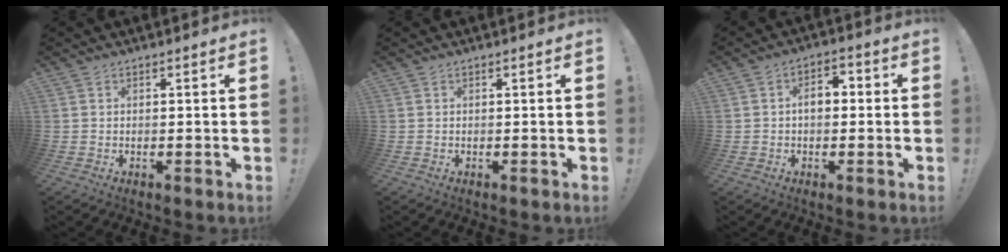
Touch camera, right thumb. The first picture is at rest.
{"total": 0.0}
{"total": 5.9, "force": [0.0, 3.8, 4.5], "torque": [-0.064, 0.012, -0.004]}